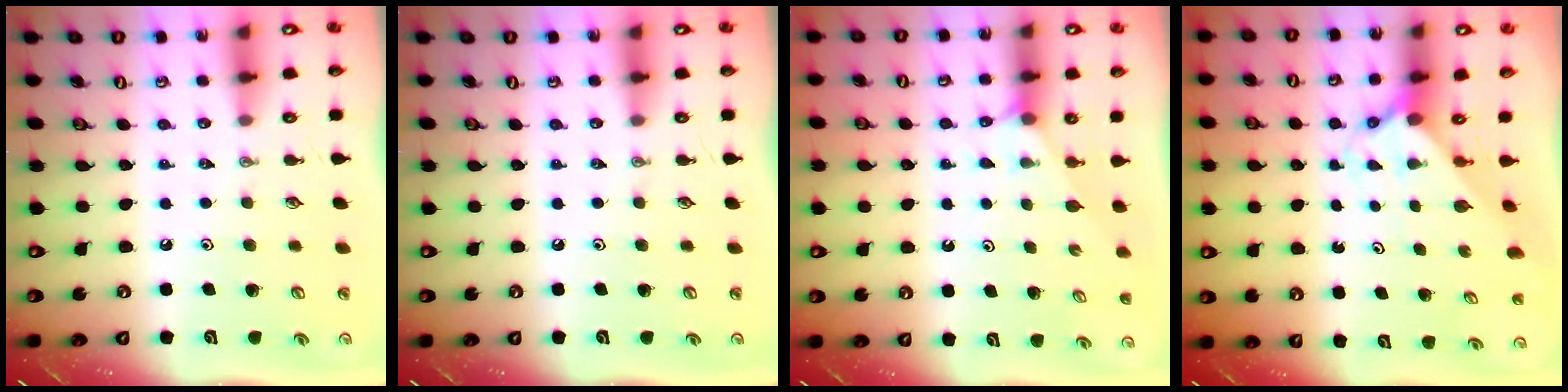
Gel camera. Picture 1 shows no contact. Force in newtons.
{"total": 0.0}
{"total": 1.8, "press": 1.7, "slide": 0.3}
{"total": 1.6, "press": 1.6, "slide": 0.1}